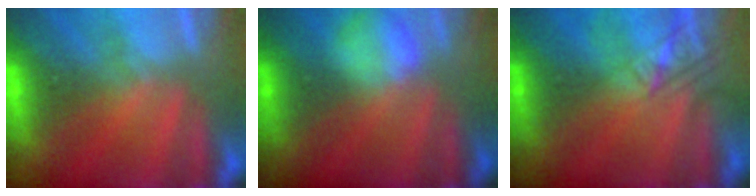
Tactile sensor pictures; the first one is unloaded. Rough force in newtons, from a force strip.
{"total": 2.3}
{"total": 2.3}